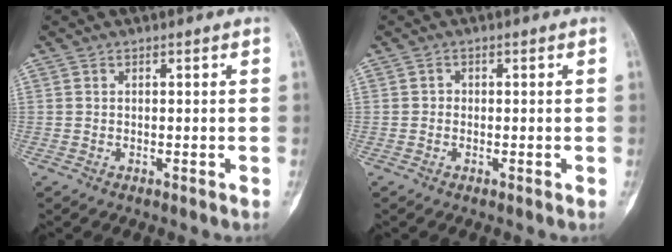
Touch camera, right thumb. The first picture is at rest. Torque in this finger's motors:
{"motor_torque": [0.19, 0.10, 0.11, -0.13, -0.02]}